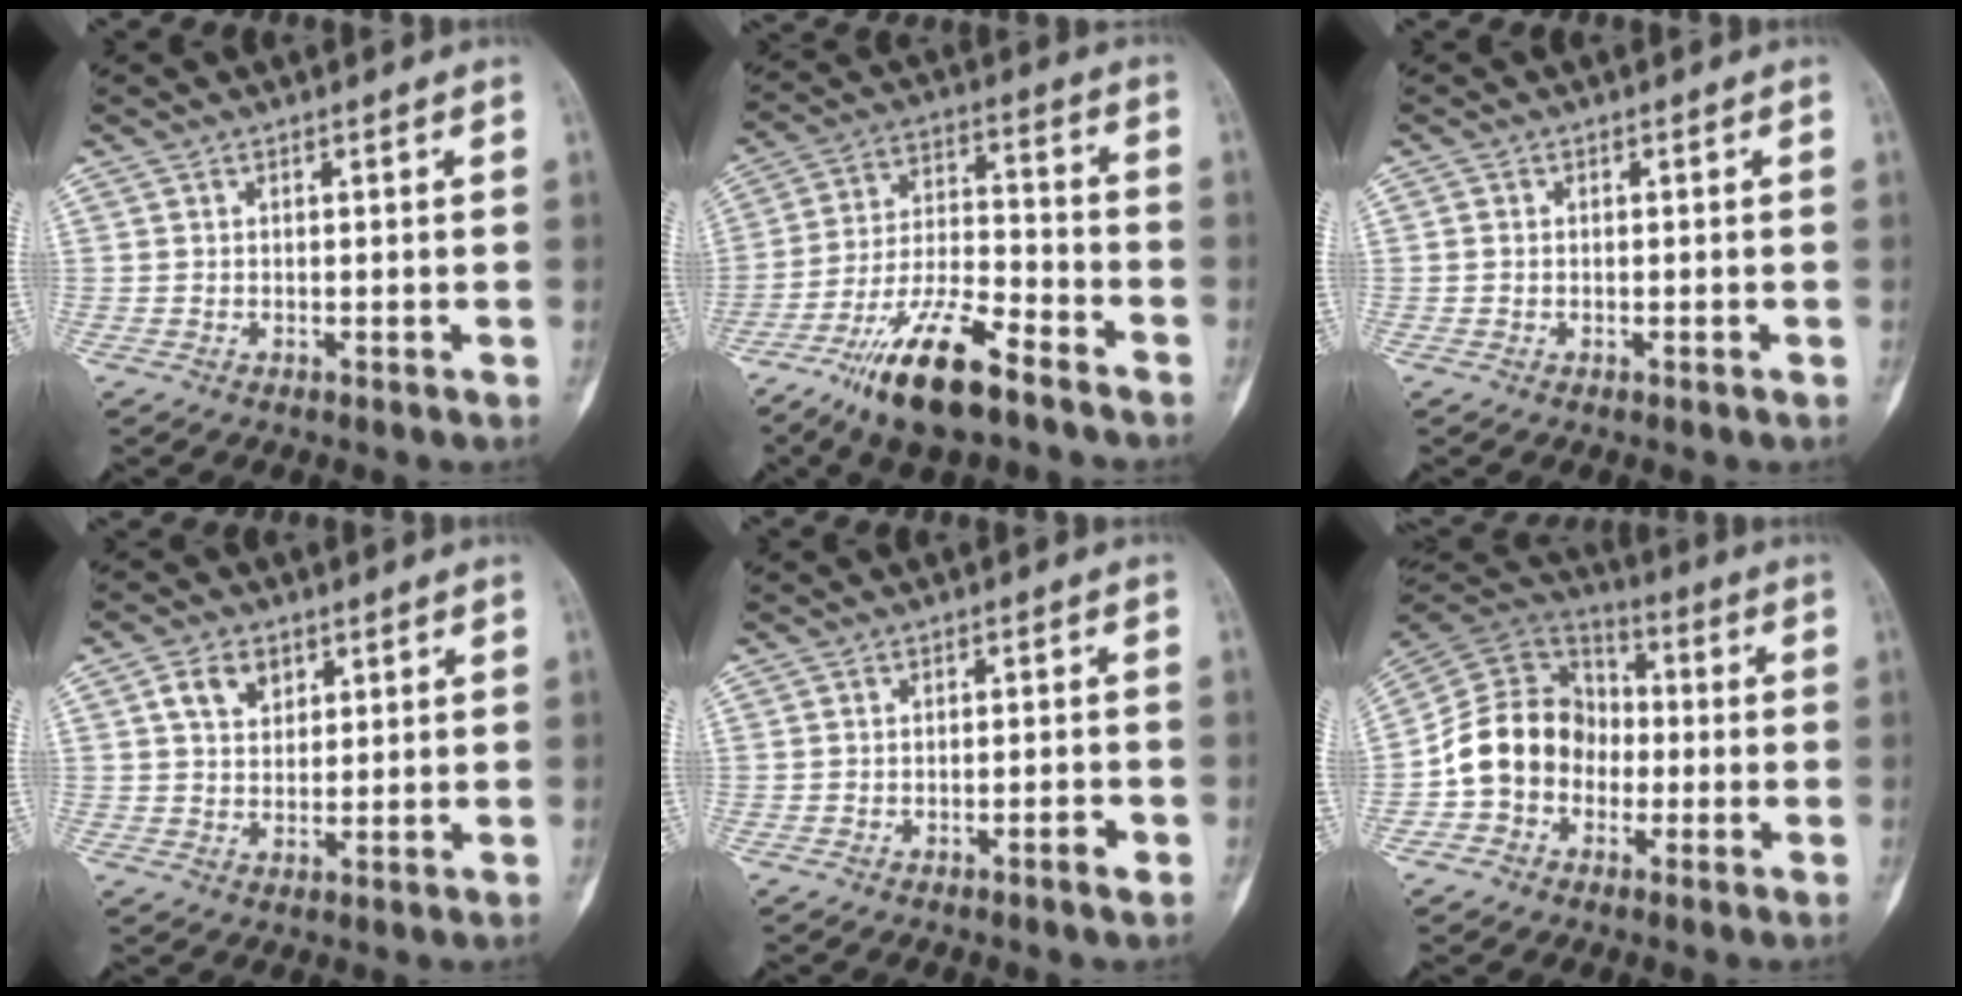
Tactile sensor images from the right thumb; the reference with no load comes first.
{"total": 16.2, "force": [-10.8, 4.9, 11.0], "torque": [-0.200, 0.066, -0.197]}
{"total": 0.5, "force": [-0.1, 0.5, 0.2], "torque": [0.001, 0.003, -0.003]}
{"total": 5.4, "force": [2.5, 3.8, 2.9], "torque": [-0.035, -0.006, 0.044]}
{"total": 2.2, "force": [-1.2, 0.3, 1.8], "torque": [-0.029, 0.007, -0.019]}
{"total": 13.8, "force": [-3.0, 11.6, 6.9], "torque": [-0.099, 0.047, -0.065]}